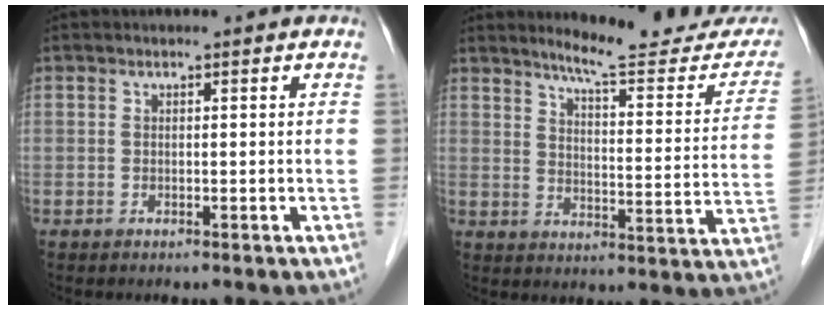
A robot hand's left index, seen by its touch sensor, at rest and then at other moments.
{"total": 16.6, "force": [15.4, 2.1, 5.9], "torque": [-0.066, -0.060, 0.186]}